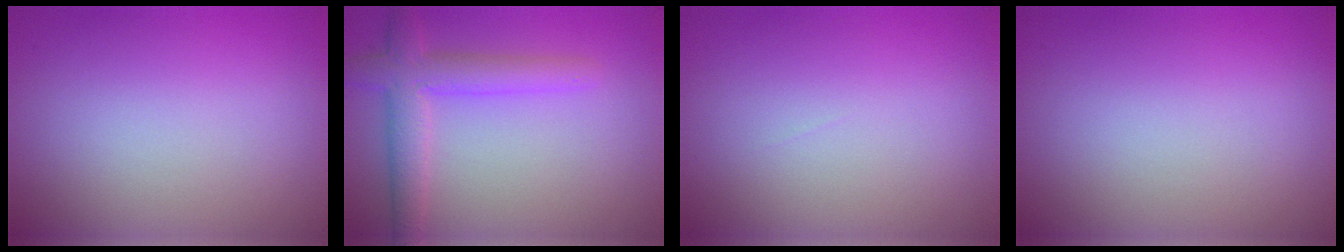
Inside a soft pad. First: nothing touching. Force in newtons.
{"total": 4.1, "press": 4.1, "slide": 0.1}
{"total": 0.0}
{"total": 0.0}